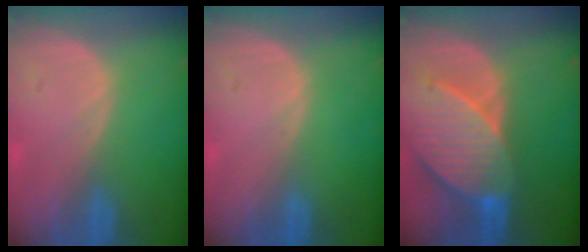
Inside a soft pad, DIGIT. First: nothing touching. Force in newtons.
{"total": 0.0}
{"total": 9.9, "press": 8.9, "slide": 4.5}